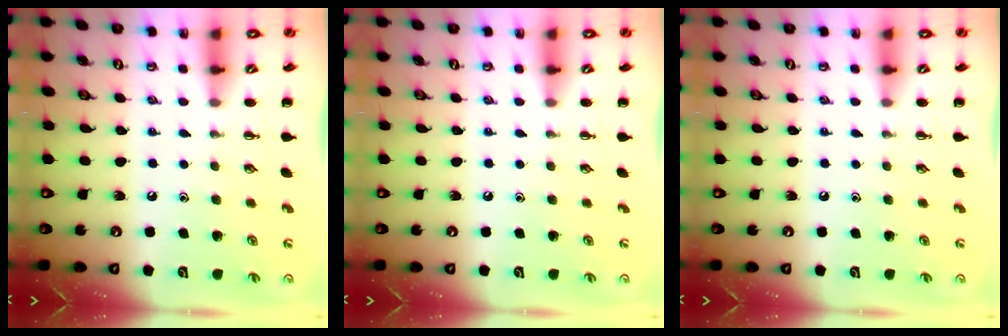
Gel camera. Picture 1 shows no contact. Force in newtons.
{"total": 0.0}
{"total": 0.0}